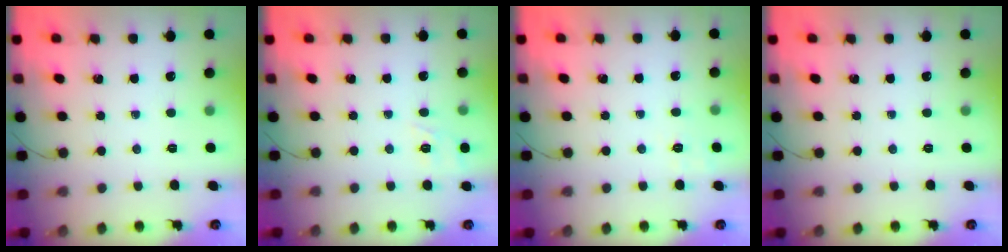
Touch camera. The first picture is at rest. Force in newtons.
{"total": 6.5, "press": 6.3, "slide": 1.7}
{"total": 2.0, "press": 1.1, "slide": 1.7}
{"total": 0.0}